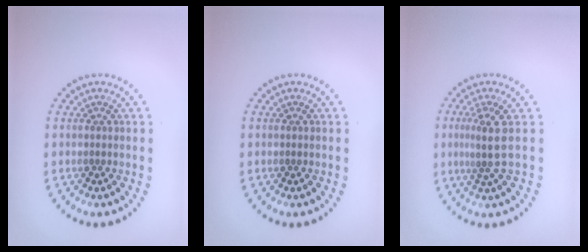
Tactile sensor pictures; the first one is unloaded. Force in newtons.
{"total": 0.0}
{"total": 2.6, "press": 1.8, "slide": 1.8}